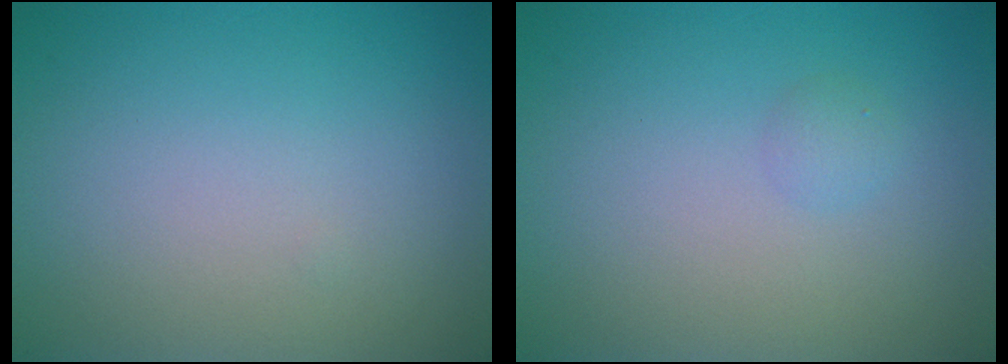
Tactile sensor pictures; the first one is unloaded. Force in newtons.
{"total": 0.9, "press": 0.9, "slide": 0.0}